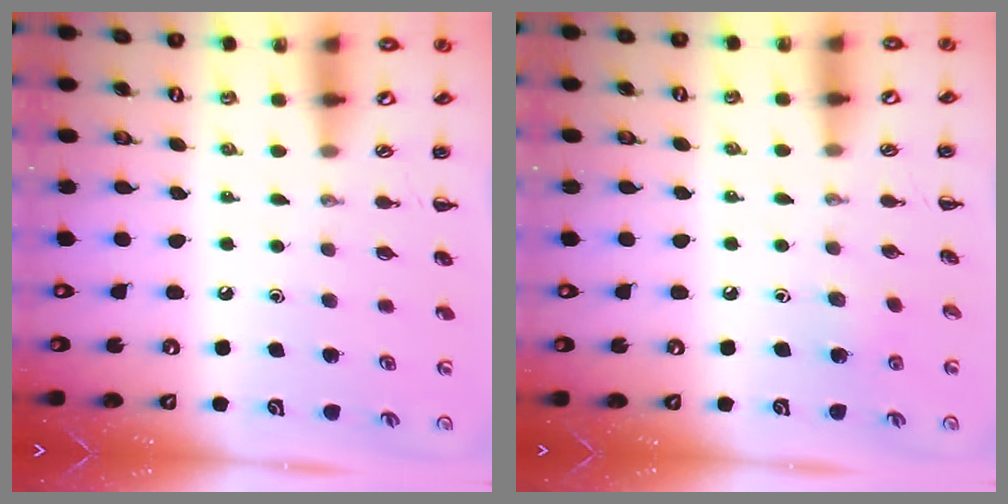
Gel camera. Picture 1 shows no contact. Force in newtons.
{"total": 3.6, "press": 3.4, "slide": 1.2}